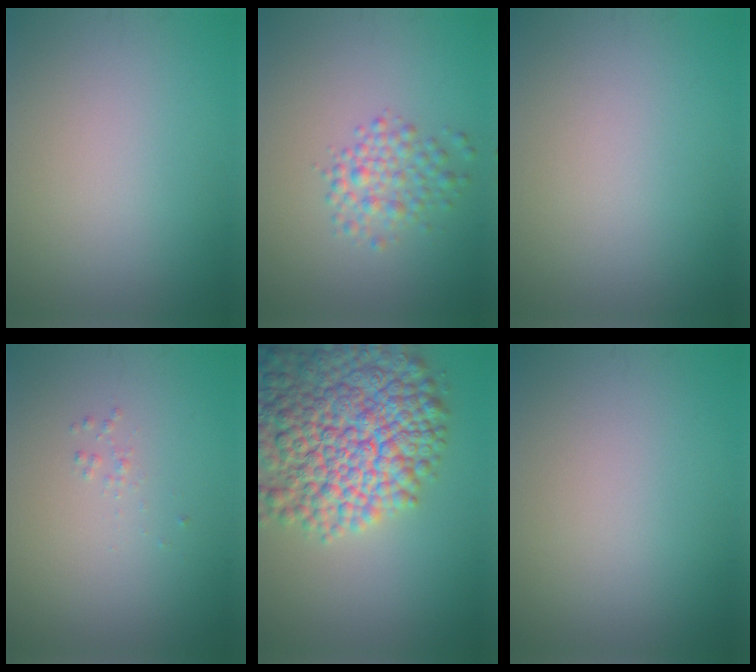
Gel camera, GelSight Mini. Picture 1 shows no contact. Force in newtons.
{"total": 2.7, "press": 2.7, "slide": 0.1}
{"total": 0.0}
{"total": 0.5, "press": 0.5, "slide": 0.0}
{"total": 13.2, "press": 13.2, "slide": 0.7}
{"total": 0.0}